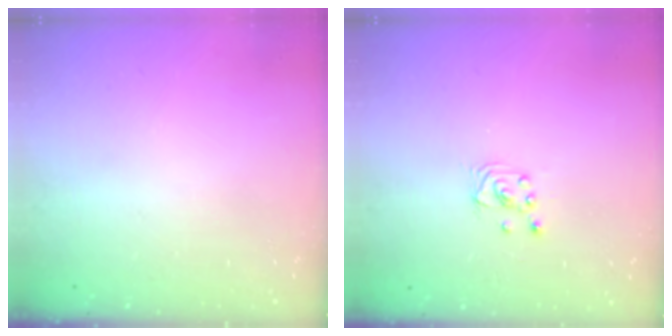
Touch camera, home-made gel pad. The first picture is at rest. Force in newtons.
{"total": 1.7, "press": 1.6, "slide": 0.1}